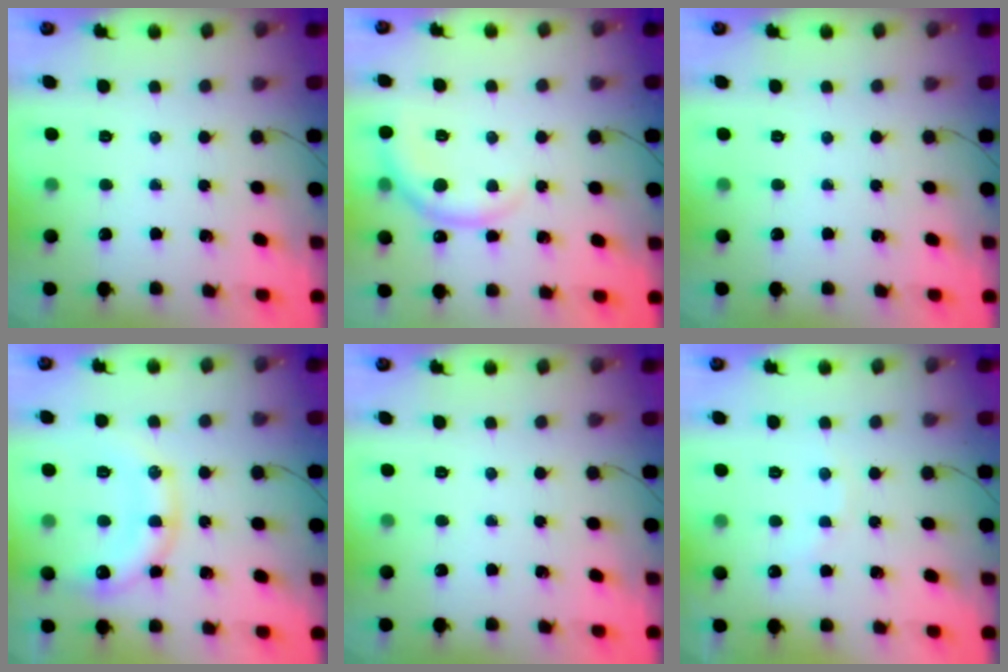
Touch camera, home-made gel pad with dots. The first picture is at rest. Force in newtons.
{"total": 7.0, "press": 7.0, "slide": 0.6}
{"total": 0.0}
{"total": 14.2, "press": 14.1, "slide": 1.9}
{"total": 0.0}
{"total": 5.0, "press": 5.0, "slide": 0.9}